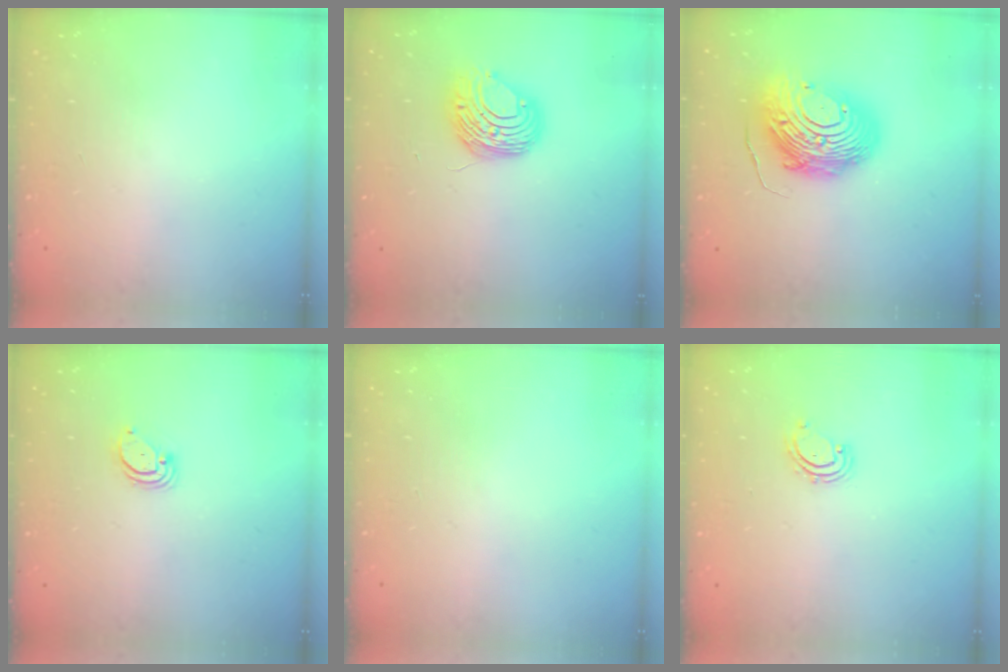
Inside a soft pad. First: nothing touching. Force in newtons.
{"total": 8.8, "press": 8.7, "slide": 0.5}
{"total": 14.6, "press": 14.6, "slide": 1.3}
{"total": 2.0, "press": 2.0, "slide": 0.1}
{"total": 0.0}
{"total": 2.7, "press": 2.6, "slide": 0.5}